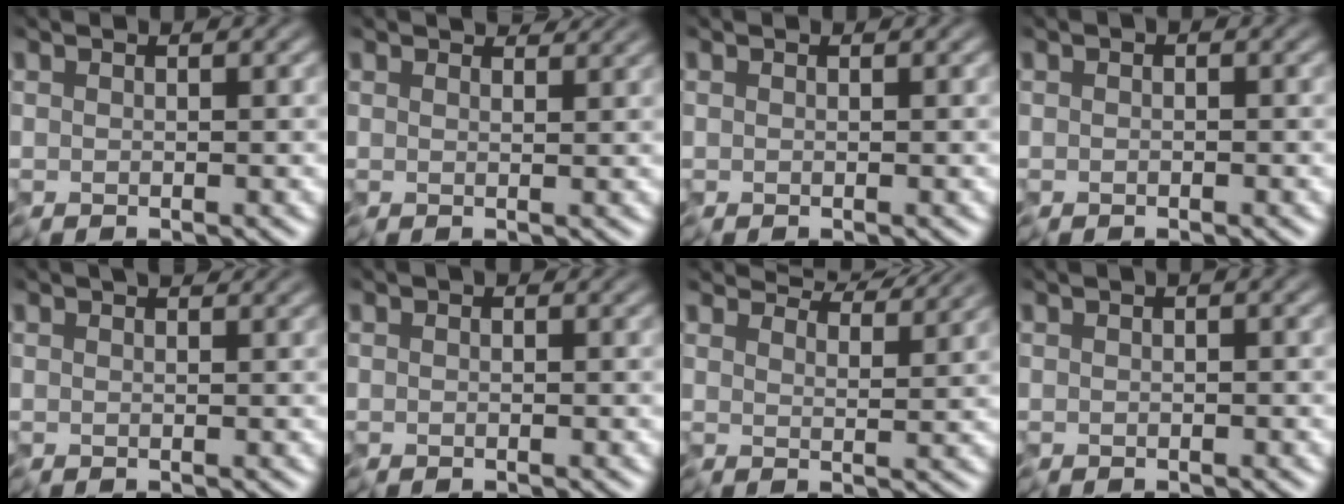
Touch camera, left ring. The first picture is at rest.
{"total": 3.2, "force": [2.7, 0.9, 1.2], "torque": [-0.021, 0.009, 0.023]}
{"total": 0.0}
{"total": 0.9, "force": [0.0, 0.6, 0.7], "torque": [-0.010, 0.003, -0.007]}
{"total": 2.6, "force": [1.8, 1.1, 1.5], "torque": [-0.021, 0.014, 0.010]}
{"total": 1.1, "force": [0.3, 0.8, 0.7], "torque": [-0.010, 0.005, 0.000]}
{"total": 7.0, "force": [6.4, 1.4, 2.5], "torque": [-0.037, 0.010, 0.059]}
{"total": 1.5, "force": [0.5, 0.7, 1.2], "torque": [-0.024, 0.008, 0.002]}